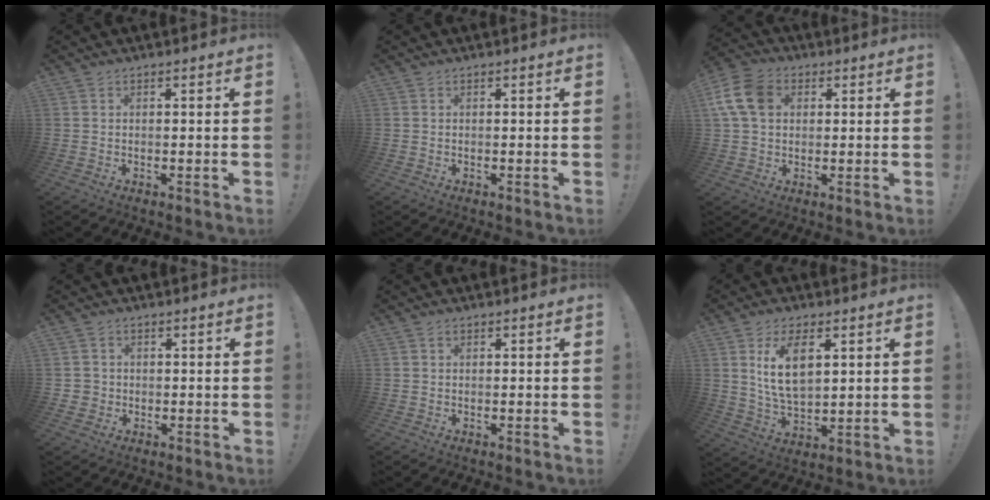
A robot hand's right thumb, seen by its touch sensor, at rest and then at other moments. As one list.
[{"total": 0.0}, {"total": 11.6, "force": [3.2, 8.4, 7.3], "torque": [-0.149, 0.007, 0.067]}, {"total": 3.0, "force": [0.5, 2.9, 0.5], "torque": [-0.006, 0.002, 0.011]}, {"total": 0.7, "force": [0.4, 0.5, 0.3], "torque": [-0.005, 0.001, 0.006]}, {"total": 10.9, "force": [4.0, 5.5, 8.5], "torque": [-0.166, -0.012, 0.069]}]